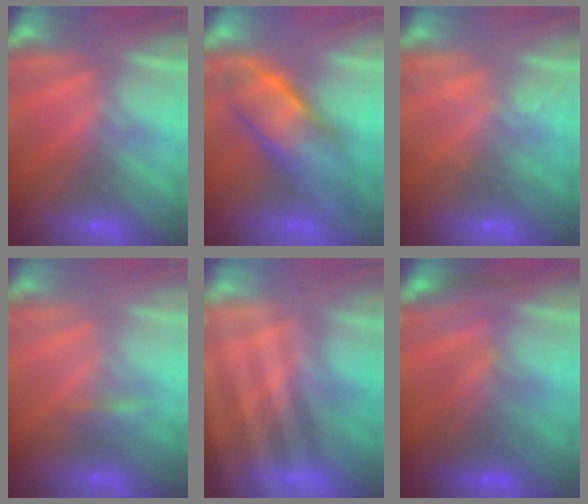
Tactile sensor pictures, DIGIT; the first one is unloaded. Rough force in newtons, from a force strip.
{"total": 7.6}
{"total": 2.1}
{"total": 2.2}
{"total": 5.6}
{"total": 2.8}